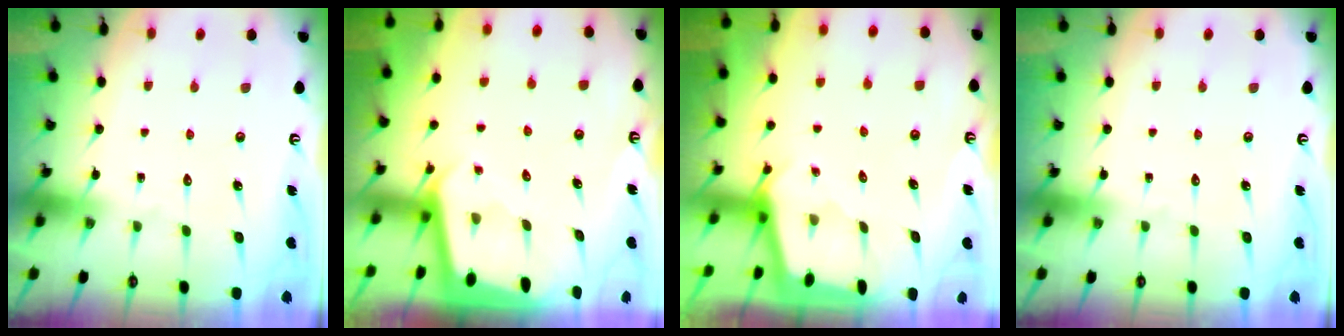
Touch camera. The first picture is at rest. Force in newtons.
{"total": 1.9, "press": 1.9, "slide": 0.1}
{"total": 1.8, "press": 1.8, "slide": 0.1}
{"total": 0.0}